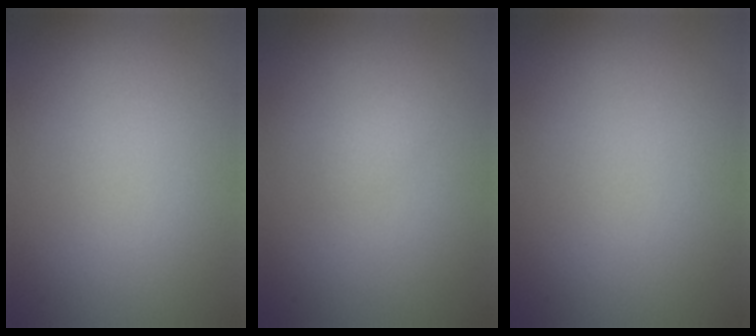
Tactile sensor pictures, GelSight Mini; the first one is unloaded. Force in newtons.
{"total": 0.6, "press": 0.6, "slide": 0.1}
{"total": 0.0}